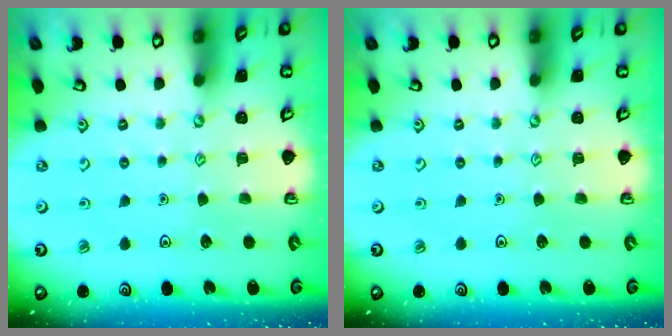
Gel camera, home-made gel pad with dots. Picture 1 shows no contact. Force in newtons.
{"total": 0.0}